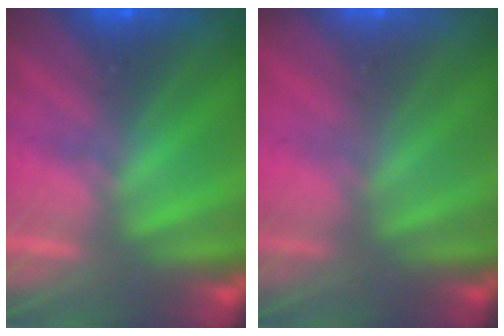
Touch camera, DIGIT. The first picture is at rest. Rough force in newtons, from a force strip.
{"total": 2.6}